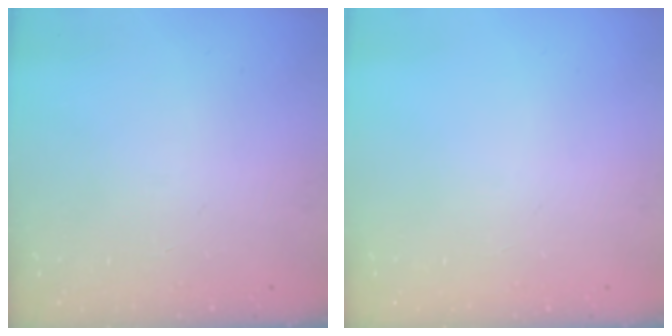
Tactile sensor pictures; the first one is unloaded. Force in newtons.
{"total": 0.0}